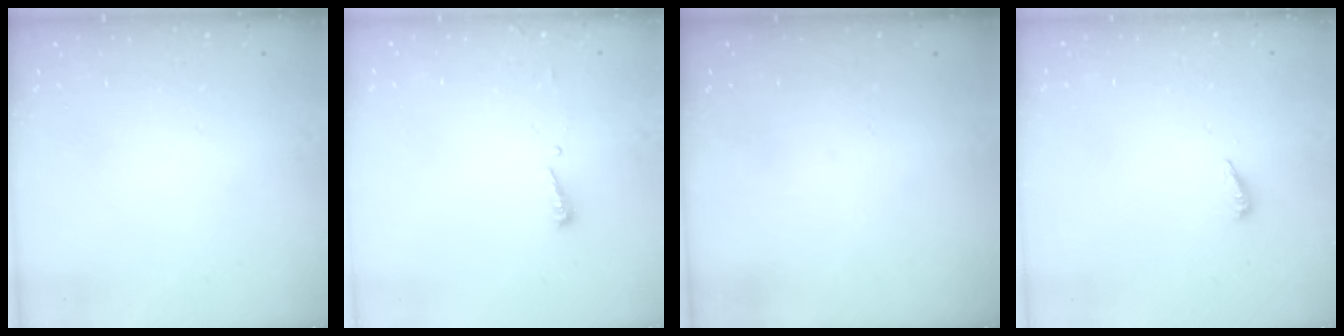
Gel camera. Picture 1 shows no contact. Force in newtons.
{"total": 3.9, "press": 3.9, "slide": 0.4}
{"total": 0.0}
{"total": 3.5, "press": 3.5, "slide": 0.3}